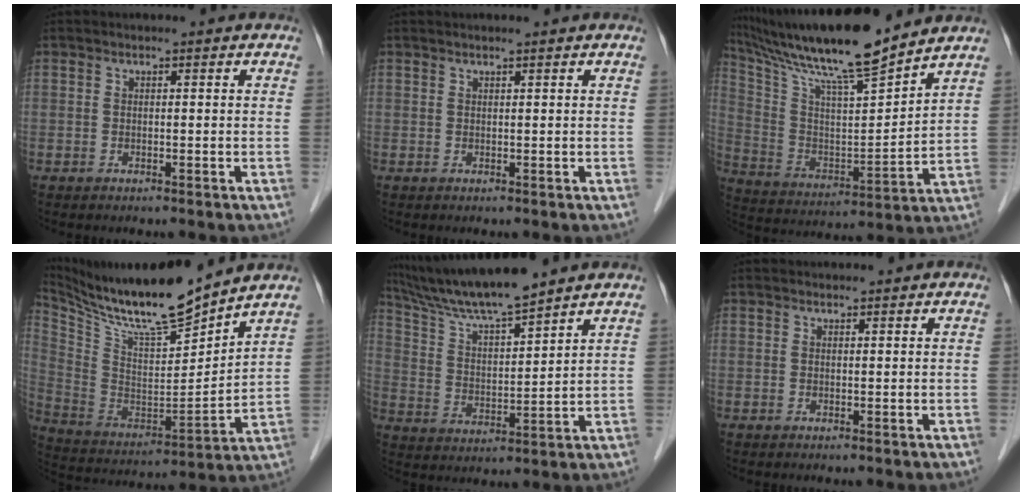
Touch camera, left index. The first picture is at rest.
{"total": 0.8, "force": [0.7, -0.2, 0.5], "torque": [-0.009, 0.005, 0.014]}
{"total": 18.8, "force": [16.0, 0.2, 9.9], "torque": [-0.183, 0.003, 0.280]}
{"total": 17.0, "force": [15.2, 0.8, 7.6], "torque": [-0.156, -0.014, 0.283]}
{"total": 11.6, "force": [10.3, -0.6, 5.3], "torque": [-0.104, 0.010, 0.194]}
{"total": 1.3, "force": [1.3, 0.2, 0.2], "torque": [-0.008, 0.012, 0.020]}